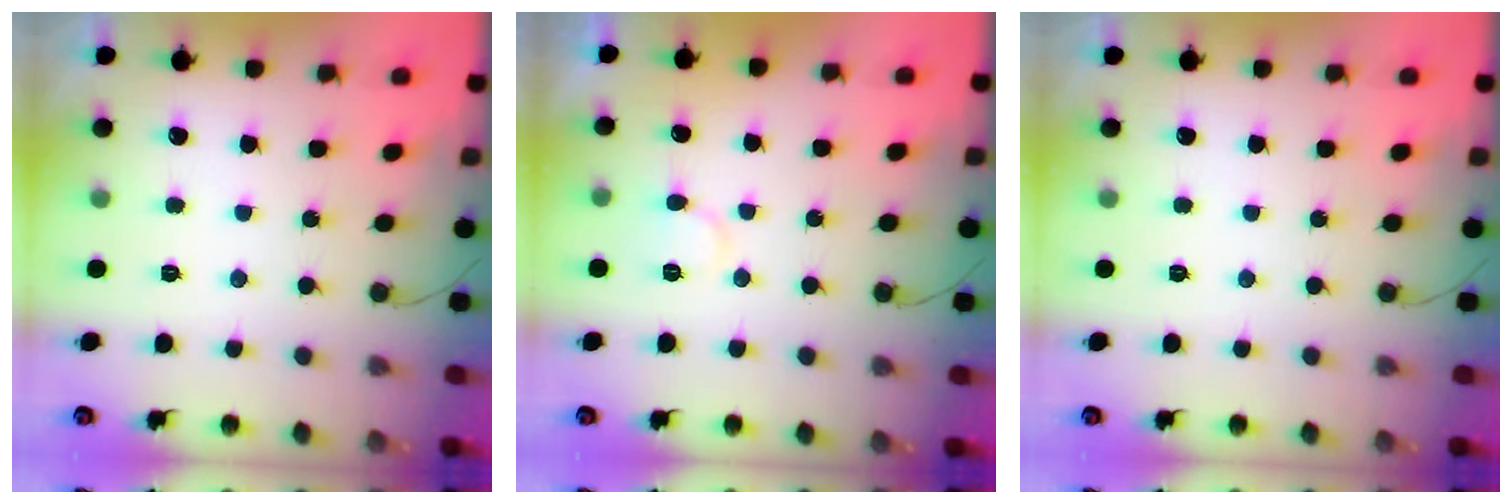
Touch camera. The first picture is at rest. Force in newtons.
{"total": 5.8, "press": 5.8, "slide": 0.5}
{"total": 0.0}